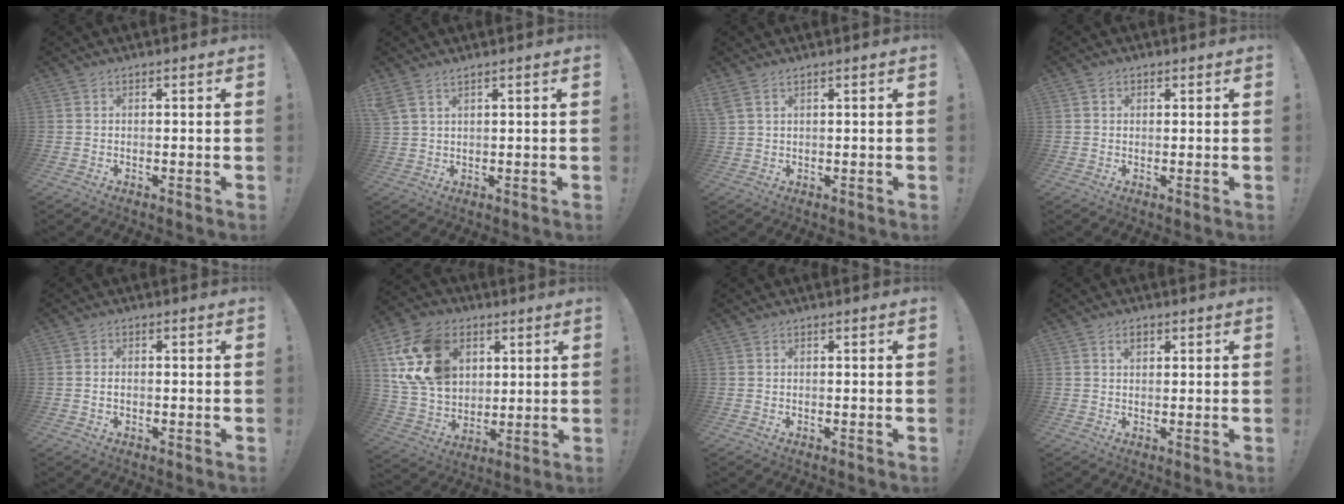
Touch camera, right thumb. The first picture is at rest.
{"total": 3.4, "force": [2.5, 0.7, 2.2], "torque": [-0.051, -0.008, 0.050]}
{"total": 2.6, "force": [1.6, 0.8, 1.9], "torque": [-0.045, -0.001, 0.034]}
{"total": 1.2, "force": [0.4, 1.1, 0.4], "torque": [-0.006, 0.002, 0.007]}
{"total": 1.8, "force": [-0.5, 1.2, 1.3], "torque": [-0.018, 0.004, -0.010]}
{"total": 20.4, "force": [7.5, 15.3, 11.3], "torque": [-0.209, -0.022, 0.149]}
{"total": 0.0}
{"total": 1.1, "force": [0.6, 0.6, 0.7], "torque": [-0.014, 0.002, 0.011]}